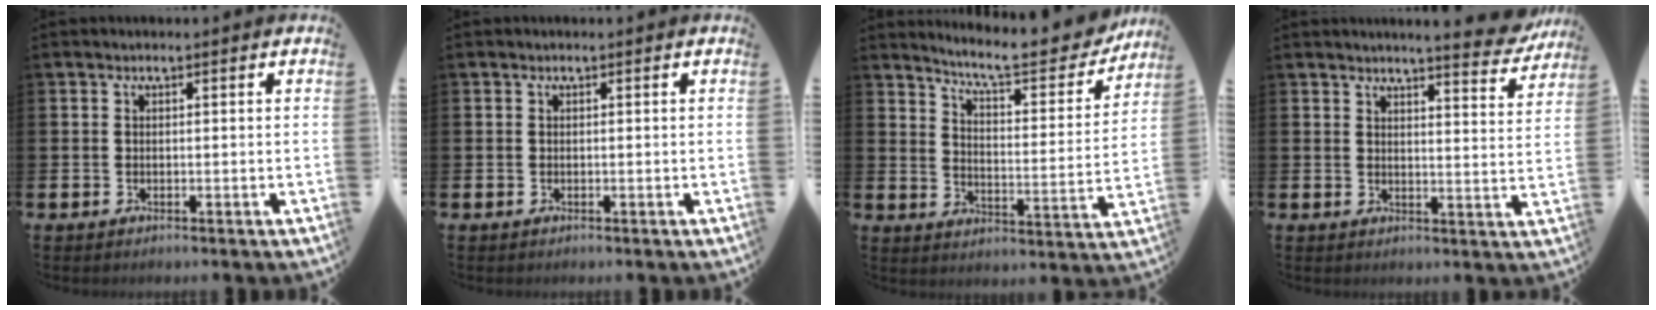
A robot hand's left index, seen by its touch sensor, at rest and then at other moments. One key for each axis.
{"total": 0.0}
{"total": 8.0, "fx": 7.3, "fy": 1.2, "fz": 3.0, "tx": -0.076, "ty": -0.057, "tz": 0.121}
{"total": 4.9, "fx": 4.8, "fy": -0.2, "fz": 1.3, "tx": -0.018, "ty": -0.033, "tz": 0.078}